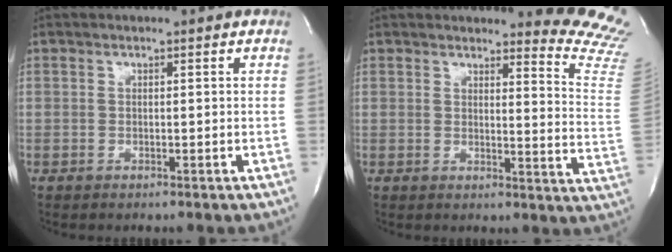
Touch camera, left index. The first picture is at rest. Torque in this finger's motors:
{"motor_torque": [-0.03, -0.08, 0.25, 0.03]}